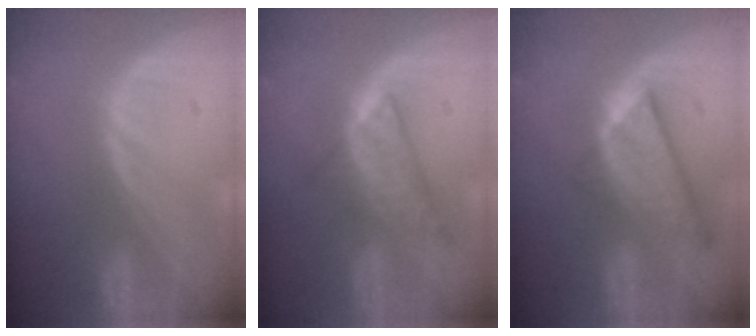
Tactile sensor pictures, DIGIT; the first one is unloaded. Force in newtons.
{"total": 7.4, "press": 6.2, "slide": 3.9}
{"total": 8.7, "press": 7.5, "slide": 4.5}